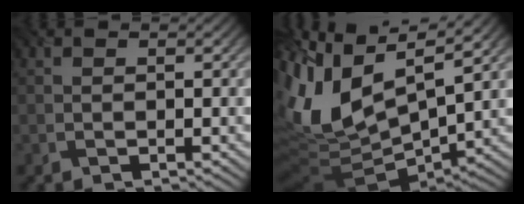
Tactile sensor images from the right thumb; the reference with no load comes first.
{"total": 14.6, "force": [3.3, 6.6, 12.6], "torque": [-0.298, 0.006, 0.060]}